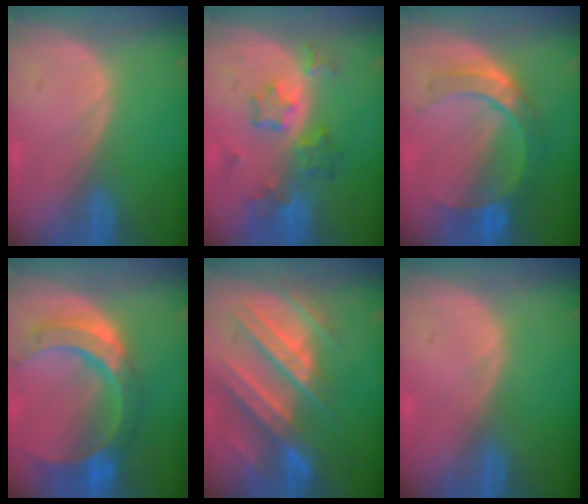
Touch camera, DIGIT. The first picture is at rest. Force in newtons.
{"total": 7.3, "press": 6.5, "slide": 3.5}
{"total": 7.3, "press": 7.2, "slide": 1.5}
{"total": 11.0, "press": 9.3, "slide": 5.9}
{"total": 11.2, "press": 9.9, "slide": 5.2}
{"total": 0.0}